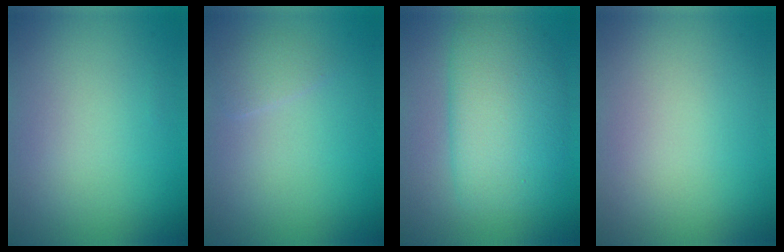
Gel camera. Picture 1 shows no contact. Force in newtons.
{"total": 1.2, "press": 1.2, "slide": 0.1}
{"total": 6.0, "press": 6.0, "slide": 0.2}
{"total": 0.0}